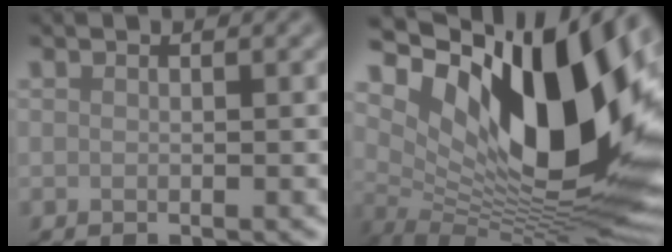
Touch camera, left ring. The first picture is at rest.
{"total": 17.7, "force": [5.4, 7.9, 14.9], "torque": [-0.240, 0.004, 0.093]}